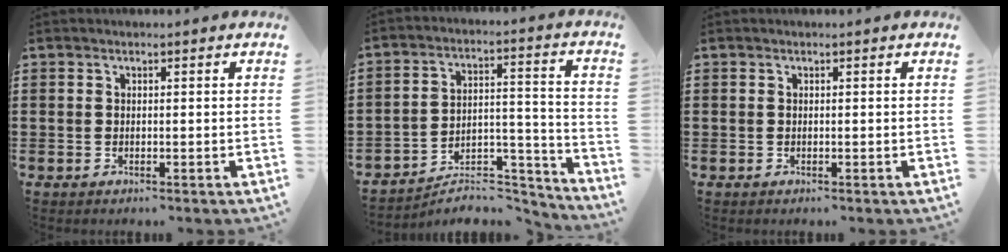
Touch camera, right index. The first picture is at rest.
{"total": 6.8, "force": [-6.3, 2.0, 1.6], "torque": [-0.018, 0.018, -0.122]}
{"total": 0.0}